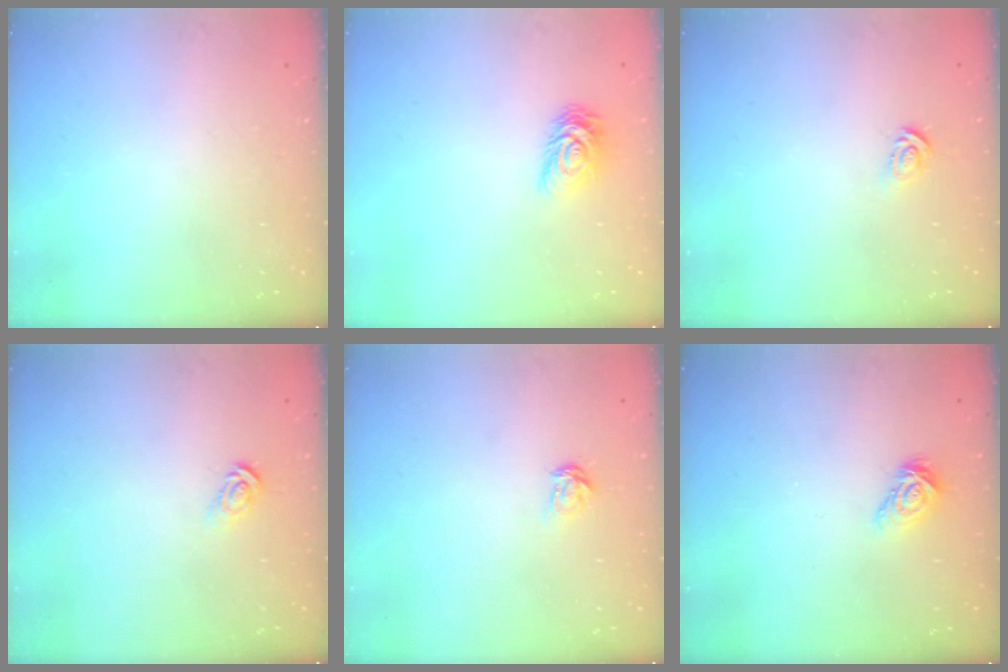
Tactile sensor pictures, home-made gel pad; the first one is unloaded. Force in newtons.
{"total": 6.7, "press": 6.7, "slide": 0.2}
{"total": 2.9, "press": 2.9, "slide": 0.2}
{"total": 4.5, "press": 4.5, "slide": 0.2}
{"total": 3.9, "press": 3.9, "slide": 0.4}
{"total": 6.4, "press": 6.4, "slide": 0.5}